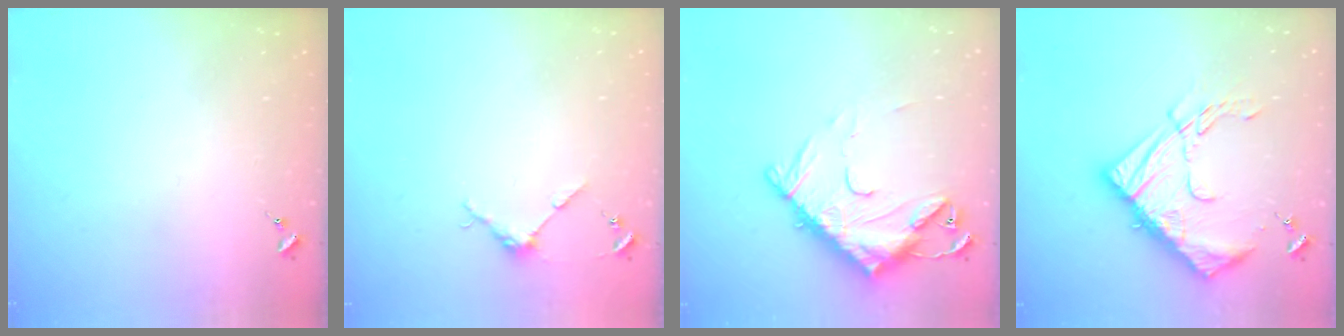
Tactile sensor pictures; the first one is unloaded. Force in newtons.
{"total": 3.8, "press": 3.7, "slide": 0.4}
{"total": 16.1, "press": 16.0, "slide": 1.6}
{"total": 18.8, "press": 18.7, "slide": 1.2}